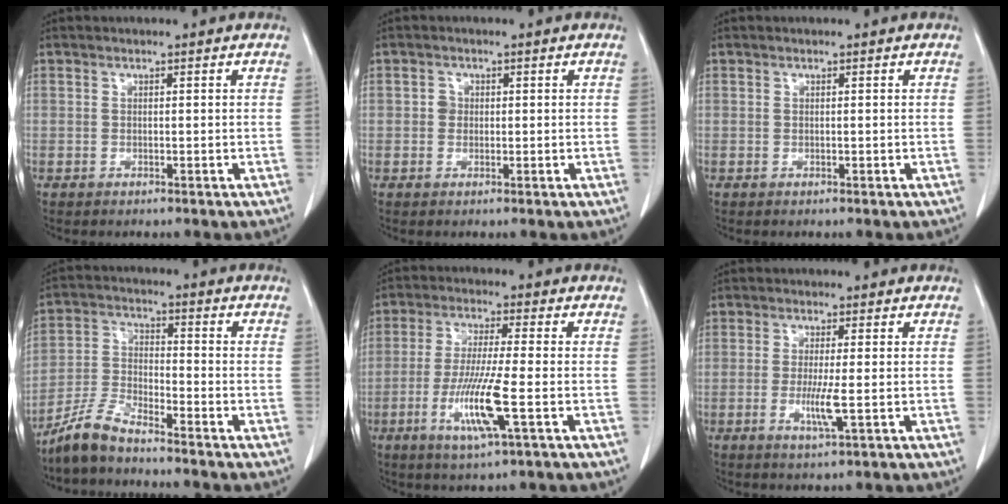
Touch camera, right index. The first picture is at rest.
{"total": 1.3, "force": [0.1, 1.2, 0.5], "torque": [-0.004, 0.003, 0.000]}
{"total": 0.0}
{"total": 6.7, "force": [-6.0, 0.9, 2.8], "torque": [-0.064, -0.012, -0.124]}
{"total": 9.8, "force": [-3.1, 0.0, 9.3], "torque": [-0.185, -0.018, -0.061]}
{"total": 4.0, "force": [-0.8, -0.1, 3.9], "torque": [-0.080, -0.011, -0.016]}